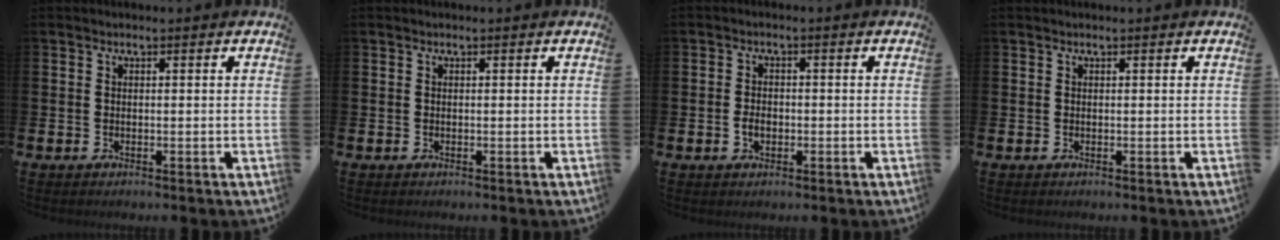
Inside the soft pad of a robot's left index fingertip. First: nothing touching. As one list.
[{"total": 0.0}, {"total": 2.0, "force": [-0.5, 1.4, 1.3], "torque": [-0.016, 0.001, -0.013]}, {"total": 0.0}]